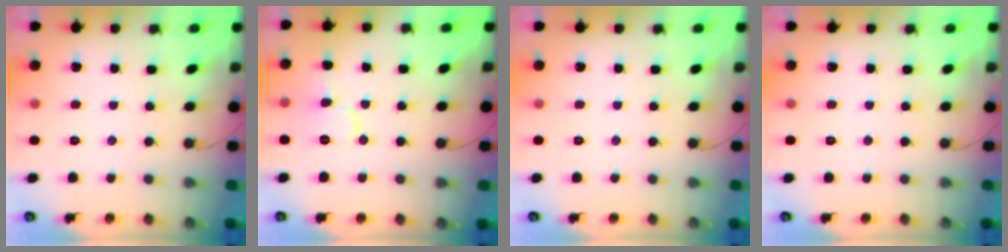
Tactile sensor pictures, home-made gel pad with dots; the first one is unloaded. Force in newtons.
{"total": 8.8, "press": 8.7, "slide": 0.7}
{"total": 0.0}
{"total": 0.0}